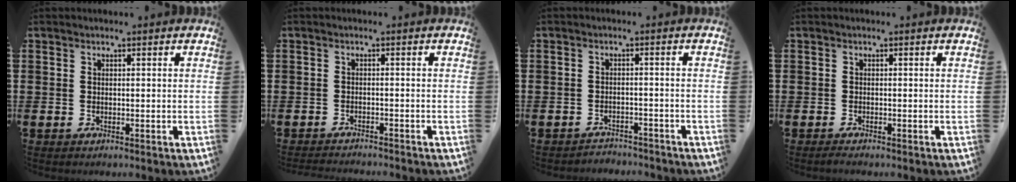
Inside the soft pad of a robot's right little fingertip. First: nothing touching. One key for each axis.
{"total": 1.2, "fx": -1.2, "fy": -0.1, "fz": -0.1, "tx": -0.001, "ty": 0.002, "tz": -0.025}
{"total": 2.0, "fx": -1.9, "fy": 0.1, "fz": -0.3, "tx": -0.002, "ty": 0.004, "tz": -0.044}
{"total": 0.6, "fx": -0.4, "fy": 0.0, "fz": 0.4, "tx": -0.007, "ty": -0.003, "tz": -0.008}